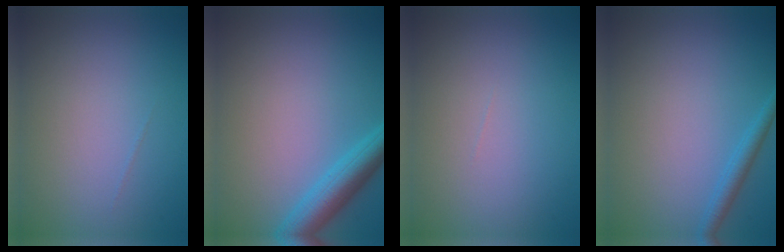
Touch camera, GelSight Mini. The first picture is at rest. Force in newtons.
{"total": 4.0, "press": 4.0, "slide": 0.1}
{"total": 0.0}
{"total": 1.6, "press": 1.6, "slide": 0.1}